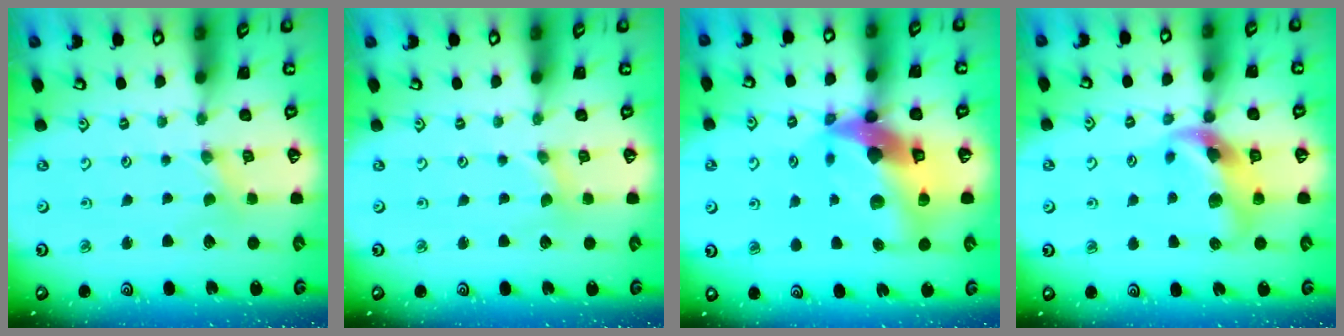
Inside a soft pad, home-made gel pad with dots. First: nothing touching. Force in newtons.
{"total": 0.0}
{"total": 19.8, "press": 19.6, "slide": 2.8}
{"total": 11.8, "press": 11.7, "slide": 1.6}